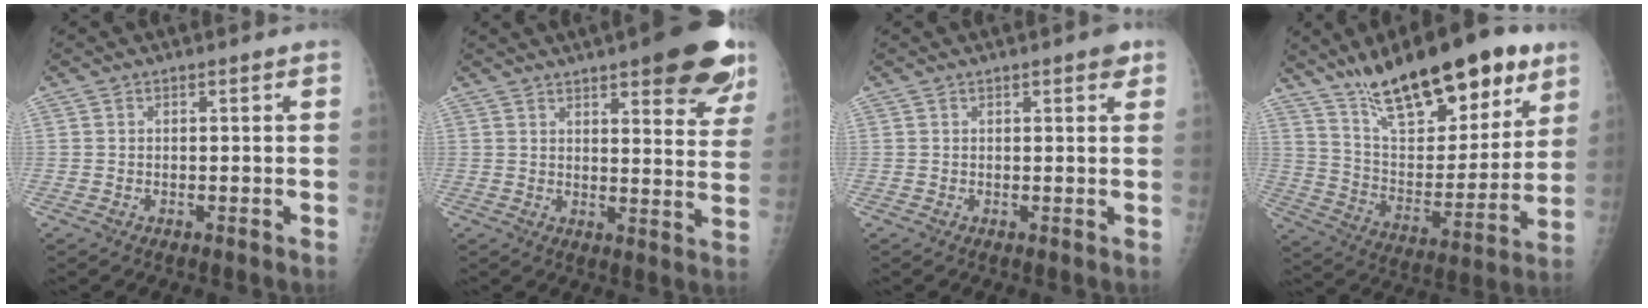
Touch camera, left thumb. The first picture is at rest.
{"total": 17.9, "force": [11.0, 5.3, 13.1], "torque": [-0.130, -0.044, 0.131]}
{"total": 2.3, "force": [1.3, 0.8, 1.7], "torque": [-0.013, -0.002, 0.013]}
{"total": 27.0, "force": [17.6, 10.1, 17.8], "torque": [-0.243, -0.055, 0.289]}